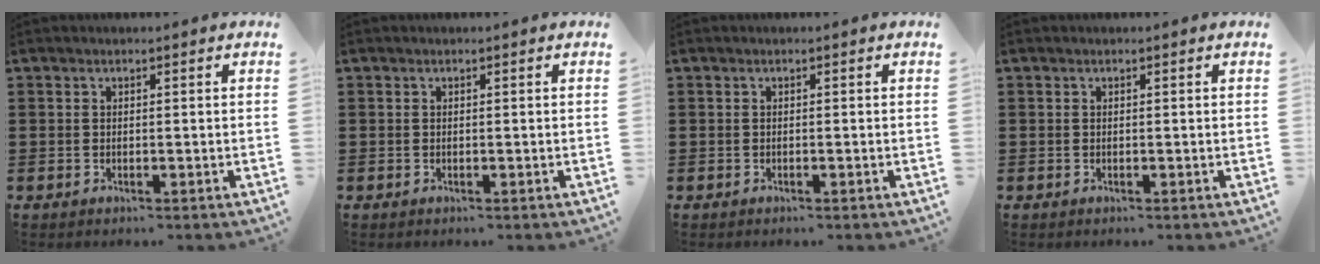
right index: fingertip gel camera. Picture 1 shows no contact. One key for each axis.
{"total": 0.0}
{"total": 0.0}
{"total": 0.0}